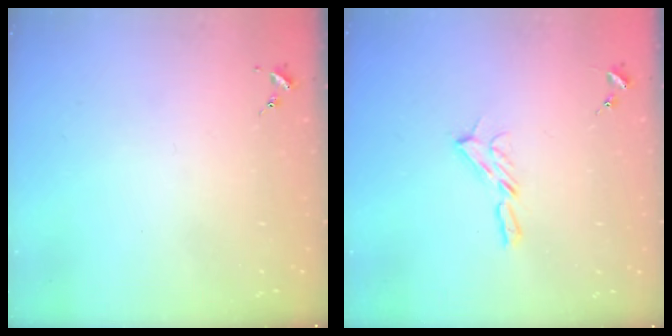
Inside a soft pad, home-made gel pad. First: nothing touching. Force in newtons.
{"total": 5.9, "press": 5.9, "slide": 0.5}